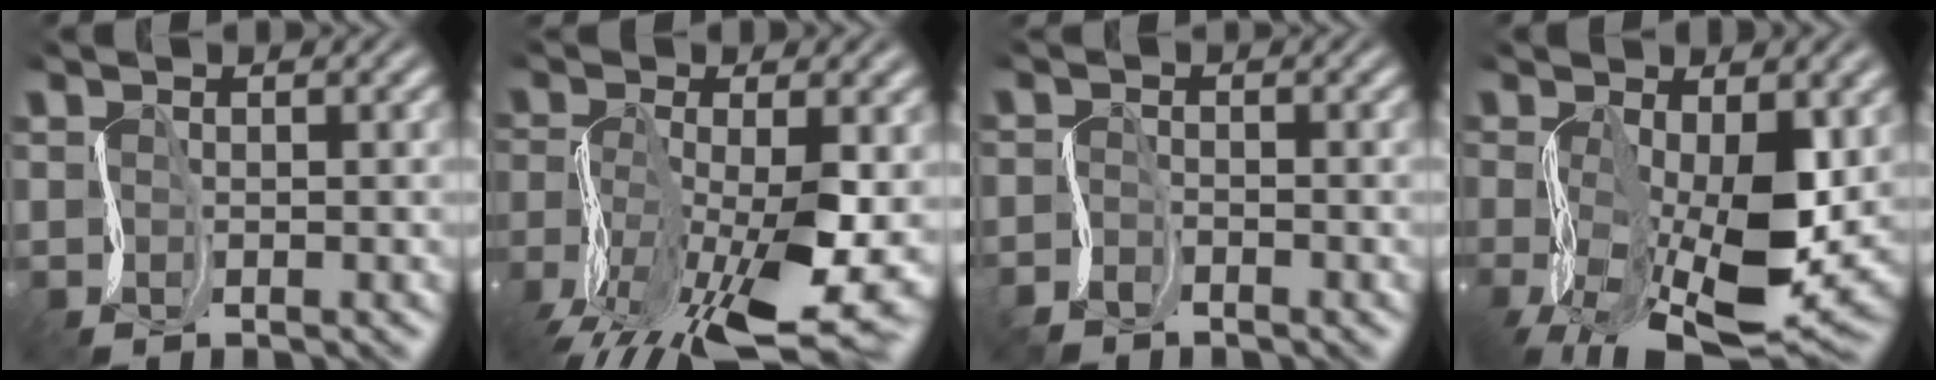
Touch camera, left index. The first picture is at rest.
{"total": 13.1, "force": [-5.4, 4.8, 10.9], "torque": [-0.230, -0.021, -0.094]}
{"total": 2.2, "force": [-2.1, 0.5, 0.2], "torque": [-0.010, -0.001, -0.050]}
{"total": 11.9, "force": [-1.9, 5.4, 10.4], "torque": [-0.195, -0.023, -0.029]}